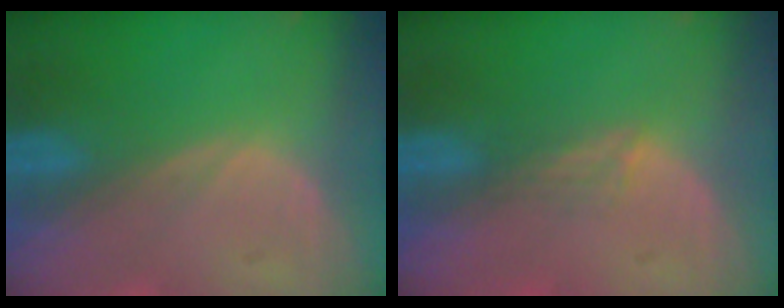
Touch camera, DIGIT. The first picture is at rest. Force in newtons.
{"total": 1.8, "press": 1.3, "slide": 1.2}